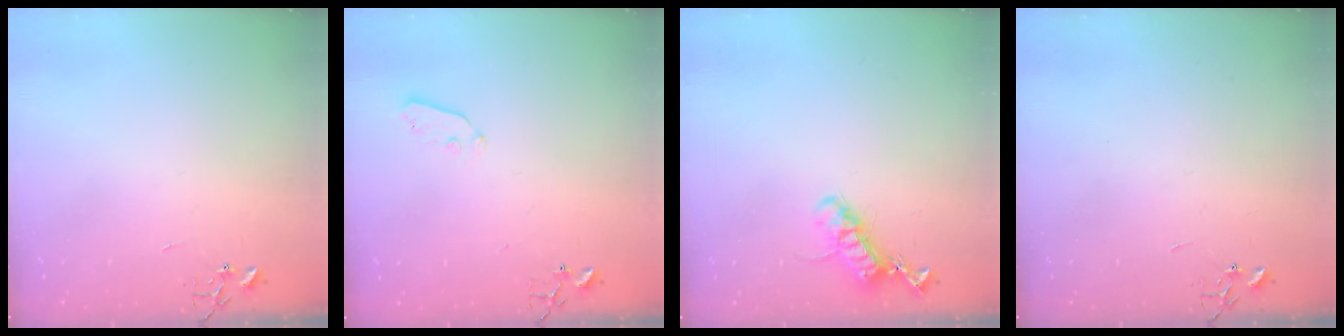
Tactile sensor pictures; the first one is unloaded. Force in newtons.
{"total": 3.1, "press": 3.0, "slide": 0.4}
{"total": 12.9, "press": 12.9, "slide": 0.3}
{"total": 0.0}